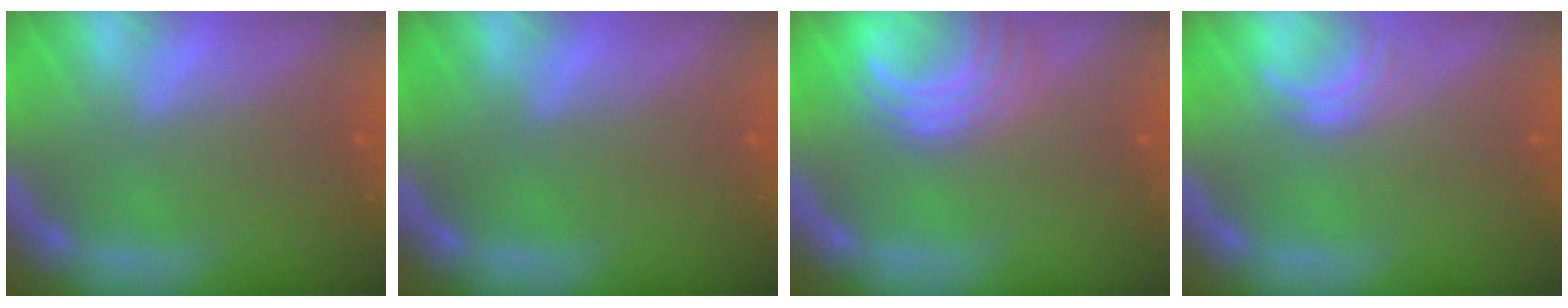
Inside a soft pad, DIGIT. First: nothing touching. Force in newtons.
{"total": 0.0}
{"total": 6.0}
{"total": 2.0}